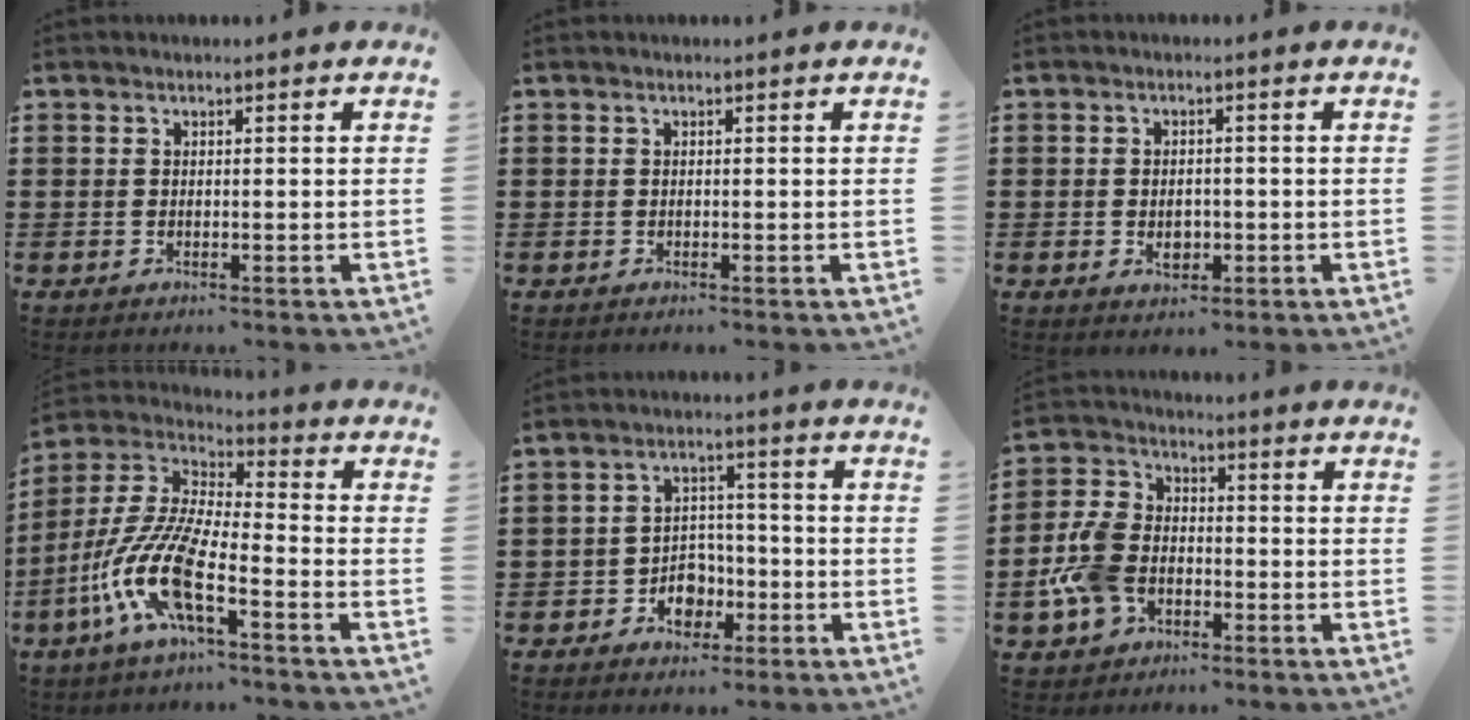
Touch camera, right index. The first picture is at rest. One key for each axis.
{"total": 0.0}
{"total": 2.9, "fx": -0.6, "fy": 1.8, "fz": 2.1, "tx": -0.033, "ty": -0.001, "tz": -0.013}
{"total": 12.2, "fx": -6.6, "fy": 2.8, "fz": 9.9, "tx": -0.247, "ty": -0.018, "tz": -0.141}
{"total": 4.9, "fx": -2.3, "fy": 3.8, "fz": 2.1, "tx": -0.035, "ty": 0.008, "tz": -0.043}
{"total": 8.4, "fx": -2.8, "fy": 5.8, "fz": 5.4, "tx": -0.152, "ty": 0.008, "tz": -0.061}